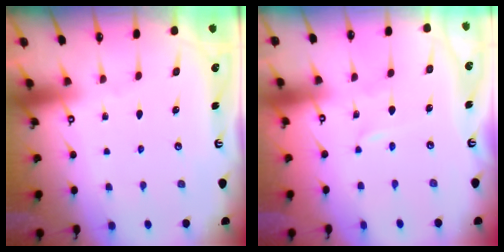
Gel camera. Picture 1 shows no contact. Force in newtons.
{"total": 0.0}